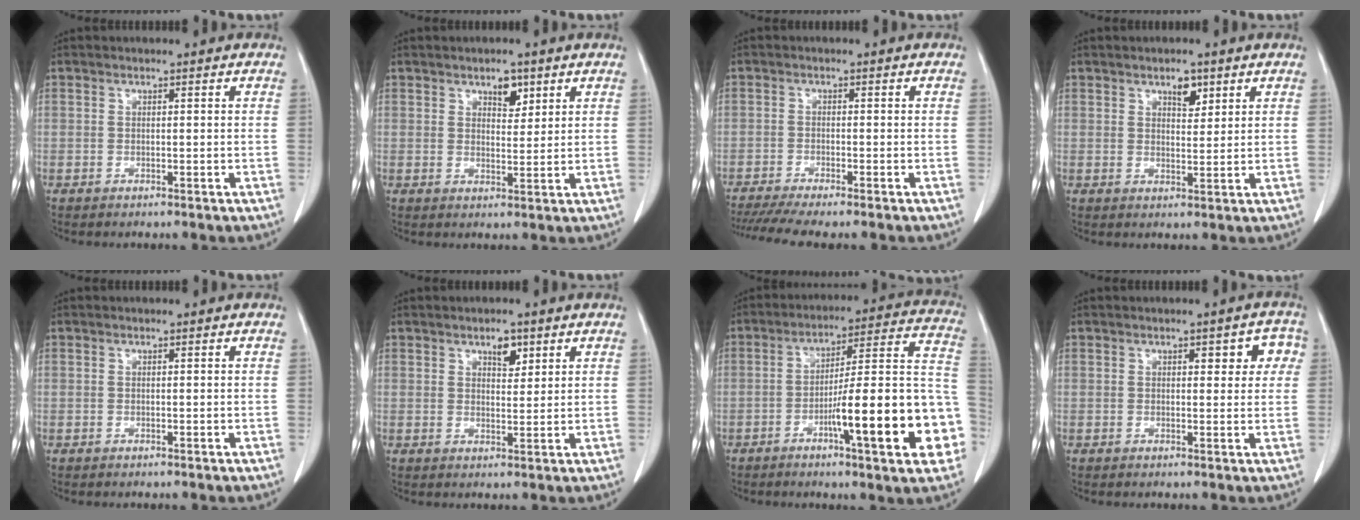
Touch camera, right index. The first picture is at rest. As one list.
[{"total": 3.3, "force": [2.1, 1.6, 2.0], "torque": [-0.029, -0.003, 0.034]}, {"total": 7.5, "force": [-6.3, -0.2, 4.0], "torque": [-0.061, -0.015, -0.103]}, {"total": 3.1, "force": [1.9, 1.4, 2.0], "torque": [-0.030, -0.003, 0.033]}, {"total": 0.0}, {"total": 3.1, "force": [1.9, 1.4, 2.0], "torque": [-0.030, -0.003, 0.032]}, {"total": 19.7, "force": [-6.7, 2.3, 18.4], "torque": [-0.199, 0.026, -0.092]}, {"total": 4.4, "force": [1.5, 2.0, 3.7], "torque": [-0.031, 0.015, 0.014]}]